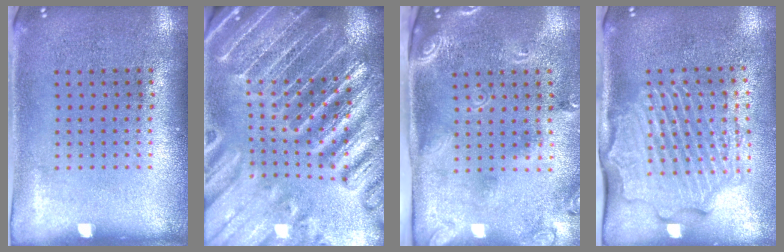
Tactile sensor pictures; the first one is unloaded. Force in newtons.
{"total": 4.8, "press": 4.4, "slide": 2.1}
{"total": 2.5, "press": 1.7, "slide": 1.9}
{"total": 2.6, "press": 2.3, "slide": 1.3}